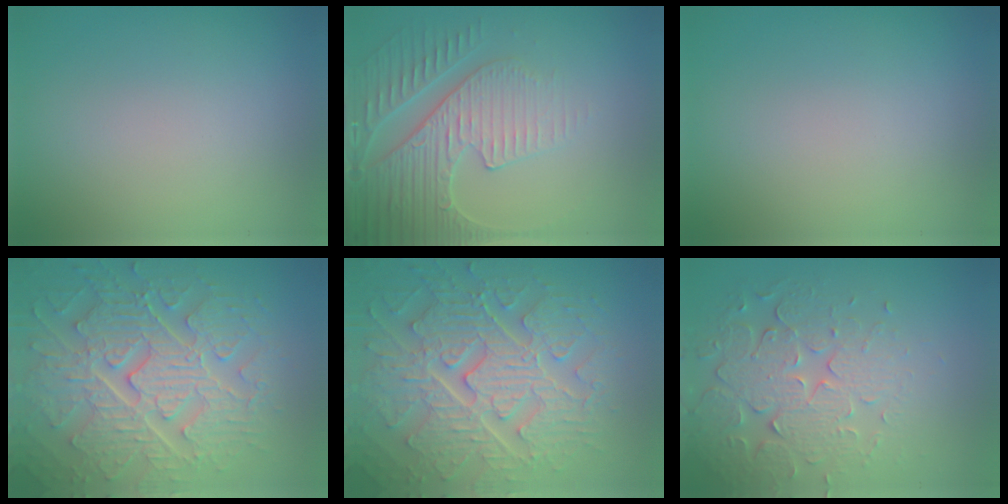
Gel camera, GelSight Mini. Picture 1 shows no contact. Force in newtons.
{"total": 4.7, "press": 4.4, "slide": 1.5}
{"total": 0.0}
{"total": 9.3, "press": 6.8, "slide": 6.4}
{"total": 9.3, "press": 6.8, "slide": 6.4}
{"total": 5.1, "press": 4.5, "slide": 2.5}